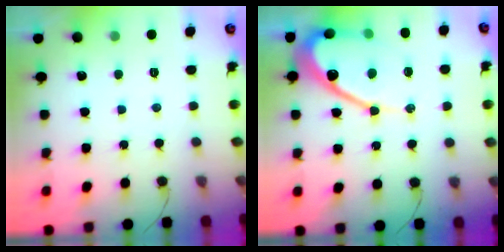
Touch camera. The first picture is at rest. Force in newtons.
{"total": 14.2, "press": 14.1, "slide": 1.1}